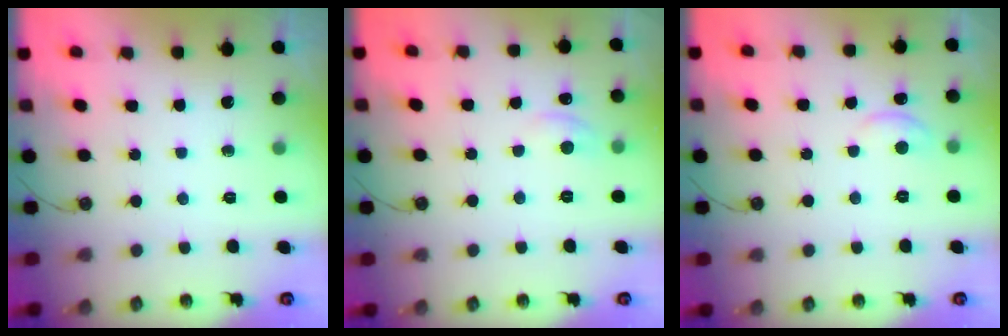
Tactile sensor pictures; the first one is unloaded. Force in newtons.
{"total": 0.7, "press": 0.5, "slide": 0.6}
{"total": 1.9, "press": 1.9, "slide": 0.4}